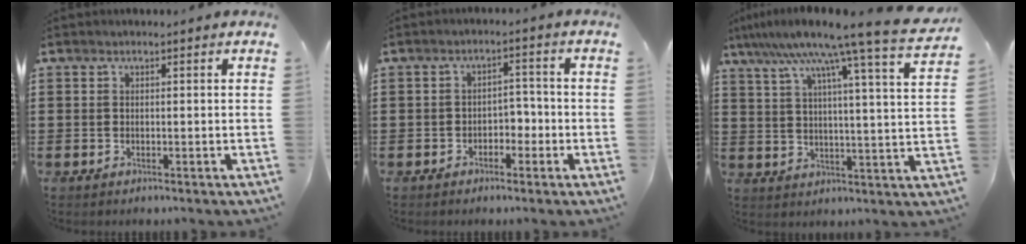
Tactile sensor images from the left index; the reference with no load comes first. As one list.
[{"total": 2.9, "force": [-1.8, 1.8, 1.4], "torque": [-0.031, 0.006, -0.040]}, {"total": 11.1, "force": [9.3, -1.2, 5.9], "torque": [-0.136, -0.065, 0.144]}]